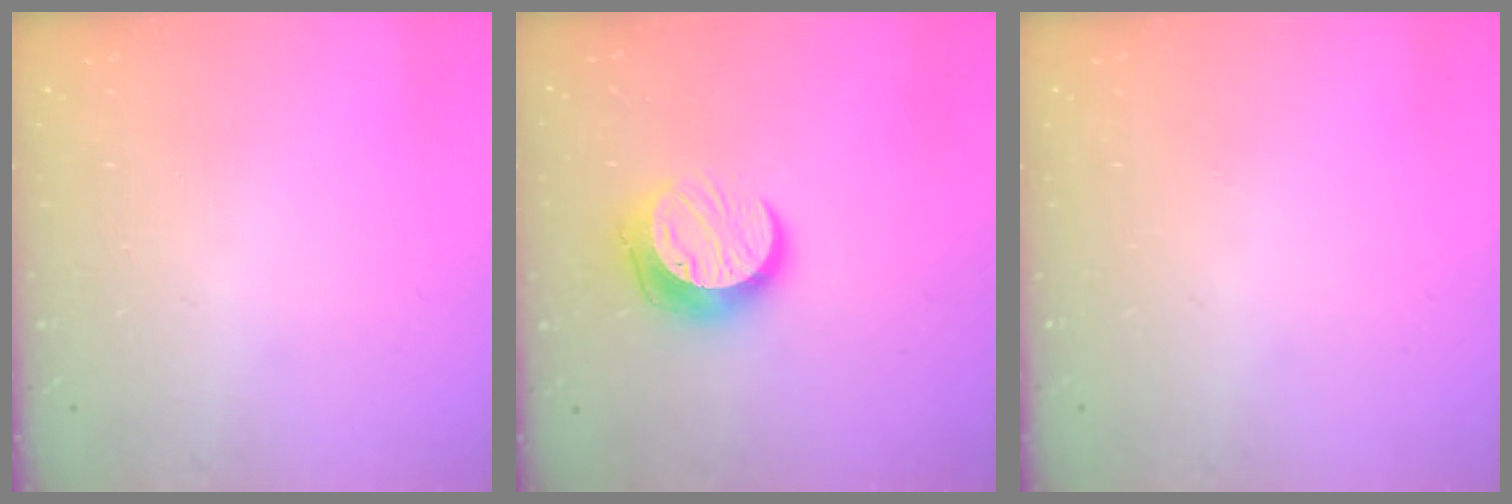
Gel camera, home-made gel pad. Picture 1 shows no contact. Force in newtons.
{"total": 11.3, "press": 11.3, "slide": 0.3}
{"total": 0.0}